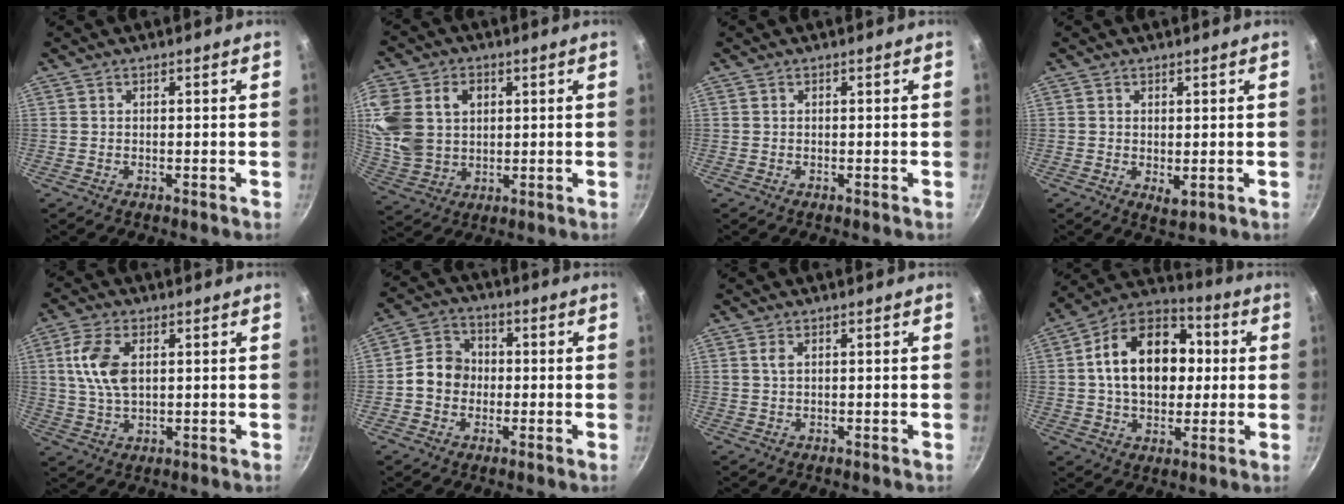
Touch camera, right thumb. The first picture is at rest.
{"total": 15.7, "force": [3.5, 12.0, 9.5], "torque": [-0.197, -0.001, 0.072]}
{"total": 0.0}
{"total": 2.5, "force": [0.4, 1.5, 1.9], "torque": [-0.029, -0.010, 0.007]}
{"total": 8.9, "force": [2.0, 4.9, 7.1], "torque": [-0.139, -0.001, 0.038]}
{"total": 7.8, "force": [-0.7, 6.7, 3.8], "torque": [-0.035, 0.021, -0.029]}
{"total": 1.2, "force": [0.5, 0.6, 1.0], "torque": [-0.020, 0.000, 0.008]}
{"total": 19.6, "force": [2.2, 13.6, 13.9], "torque": [-0.193, 0.027, 0.020]}